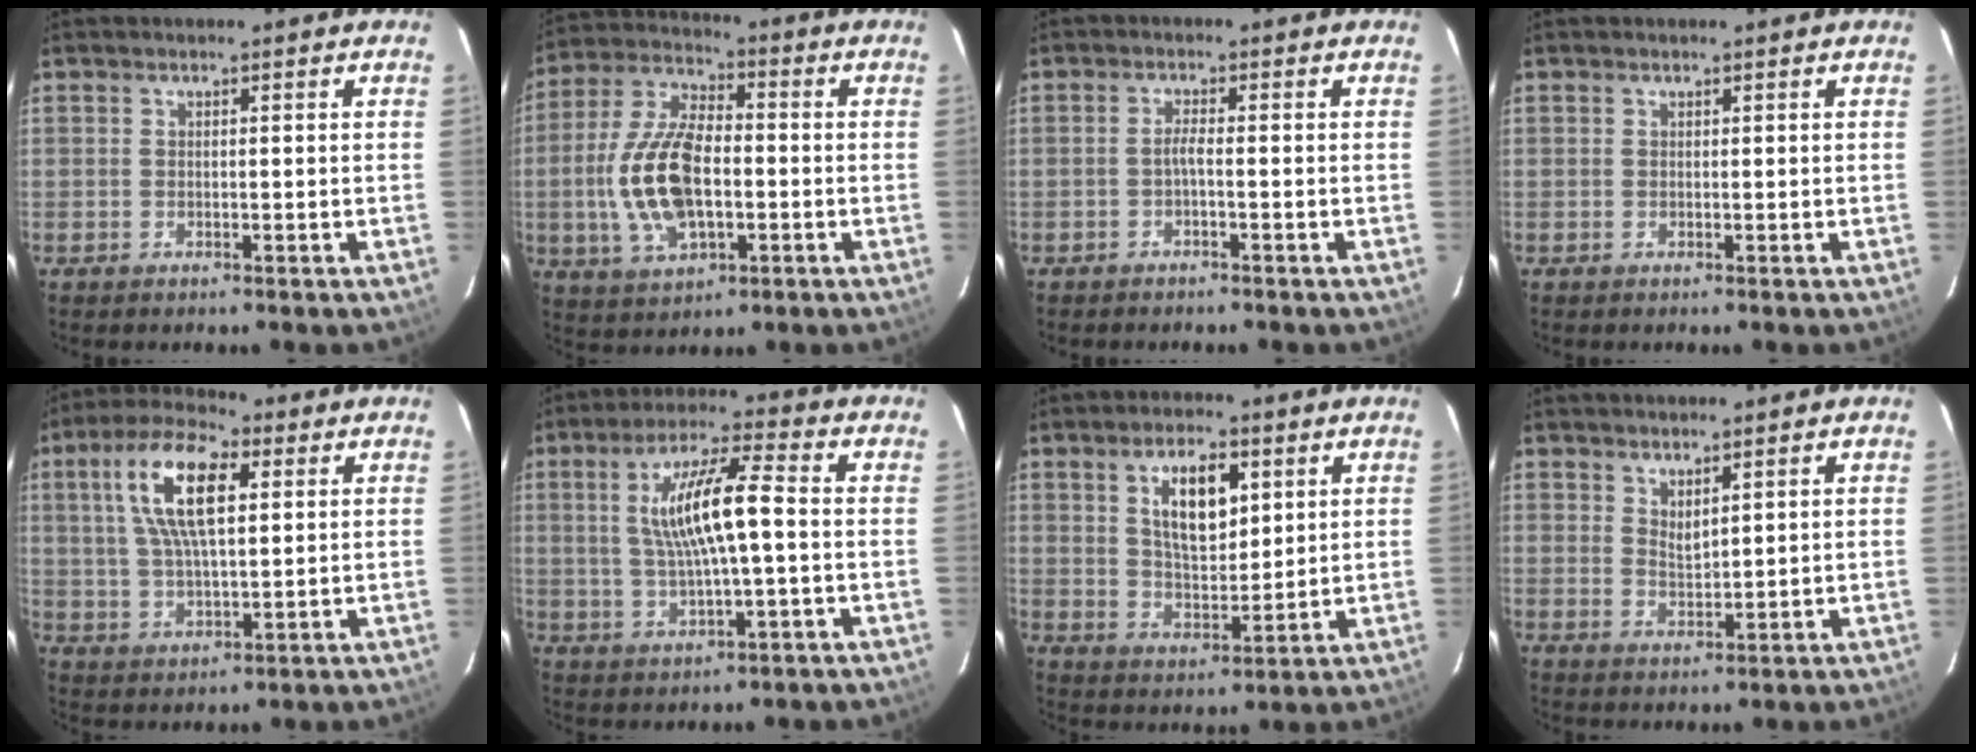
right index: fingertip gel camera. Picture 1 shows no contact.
{"total": 15.4, "force": [-2.4, 7.9, 13.0], "torque": [-0.277, 0.006, -0.041]}
{"total": 1.7, "force": [-1.1, 0.0, 1.4], "torque": [-0.030, 0.004, -0.021]}
{"total": 0.0}
{"total": 13.1, "force": [4.1, 5.1, 11.4], "torque": [-0.218, 0.021, 0.074]}
{"total": 11.9, "force": [0.5, 2.1, 11.7], "torque": [-0.215, 0.007, 0.015]}
{"total": 9.8, "force": [3.8, 4.4, 7.9], "torque": [-0.139, 0.007, 0.075]}
{"total": 2.9, "force": [2.2, 0.9, 1.6], "torque": [-0.026, -0.004, 0.039]}